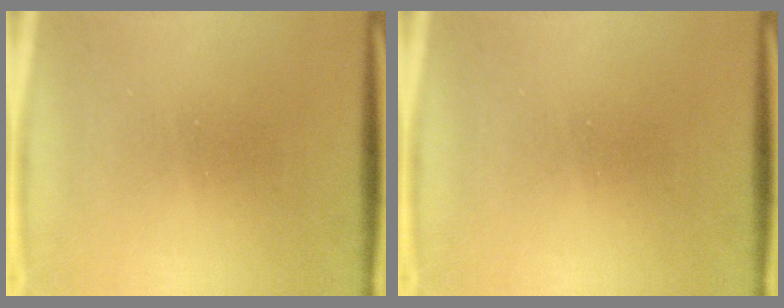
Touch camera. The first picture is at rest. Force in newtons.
{"total": 0.0}